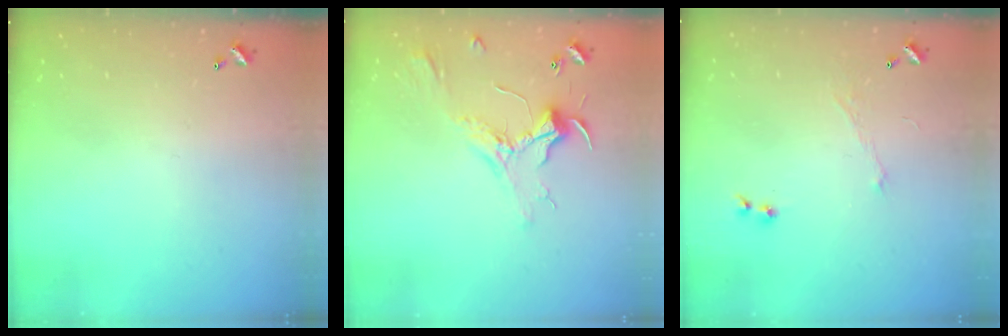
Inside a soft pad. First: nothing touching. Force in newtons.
{"total": 2.3, "press": 2.2, "slide": 0.8}
{"total": 1.2, "press": 1.0, "slide": 0.8}